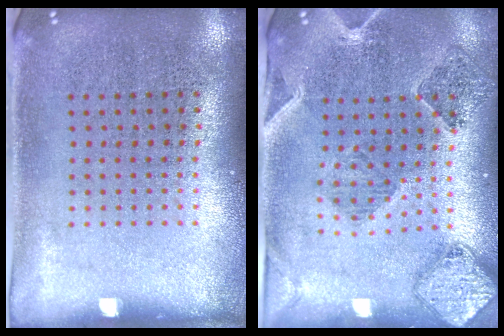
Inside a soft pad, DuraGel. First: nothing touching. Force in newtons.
{"total": 0.9, "press": 0.9, "slide": 0.3}